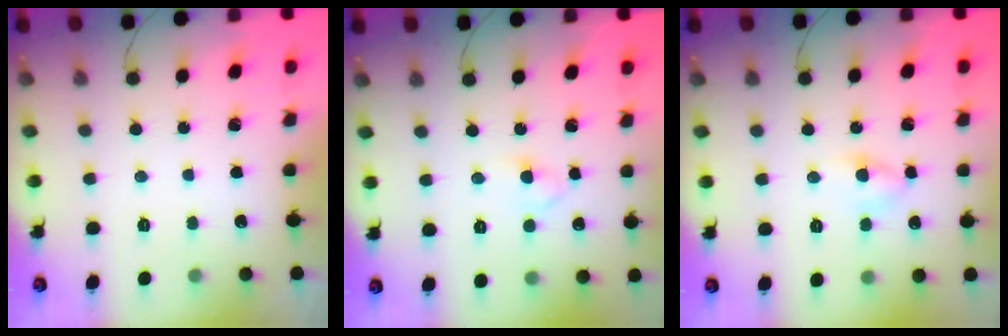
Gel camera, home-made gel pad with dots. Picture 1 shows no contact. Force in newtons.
{"total": 2.9, "press": 2.7, "slide": 1.1}
{"total": 4.8, "press": 4.7, "slide": 1.2}